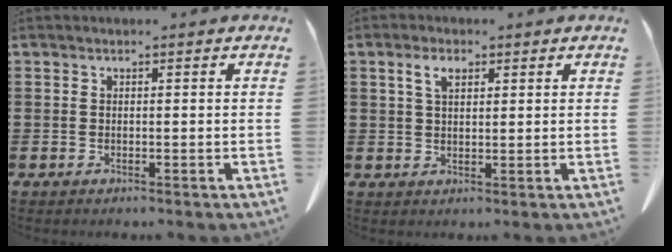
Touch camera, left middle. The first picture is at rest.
{"total": 3.2, "force": [1.7, 1.3, 2.4], "torque": [-0.045, 0.006, 0.028]}